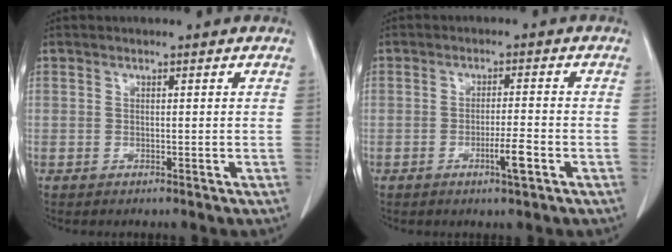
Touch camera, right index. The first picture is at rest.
{"total": 4.1, "force": [-1.8, 0.0, 3.7], "torque": [-0.061, -0.005, -0.031]}